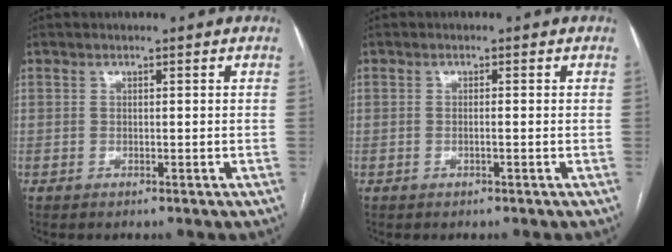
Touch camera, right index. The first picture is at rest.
{"total": 0.8, "force": [-0.2, -0.1, 0.8], "torque": [-0.014, 0.001, -0.003]}